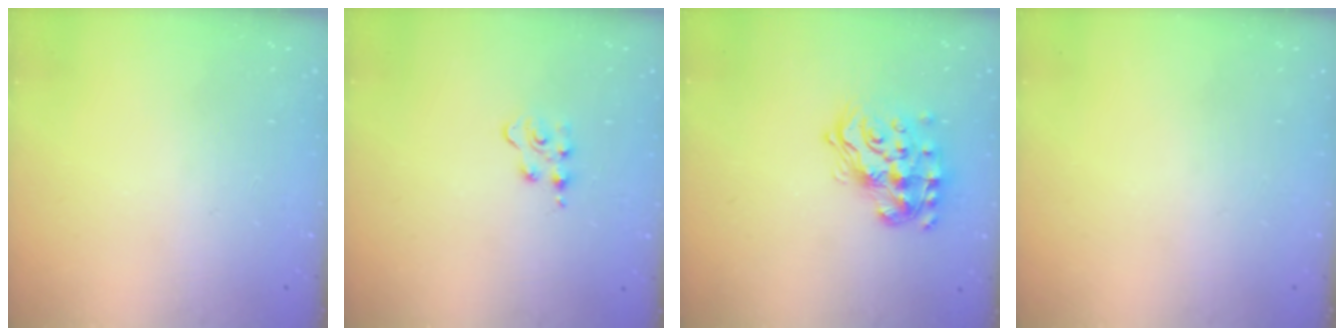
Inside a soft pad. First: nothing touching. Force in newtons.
{"total": 2.8, "press": 2.8, "slide": 0.3}
{"total": 16.9, "press": 16.9, "slide": 1.4}
{"total": 0.0}